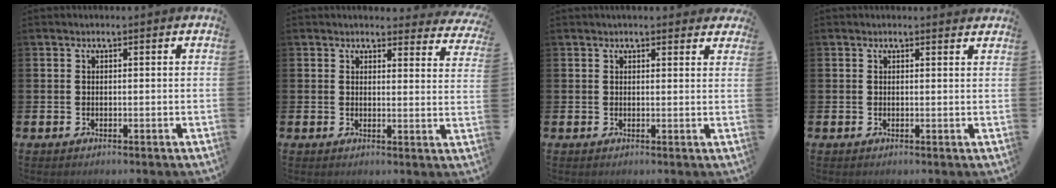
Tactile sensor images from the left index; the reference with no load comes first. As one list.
[{"total": 3.0, "force": [2.9, 0.7, 0.0], "torque": [0.002, -0.017, 0.050]}, {"total": 1.7, "force": [1.7, 0.3, 0.1], "torque": [-0.004, -0.001, 0.031]}, {"total": 0.7, "force": [0.6, 0.0, 0.1], "torque": [0.005, -0.003, 0.011]}]